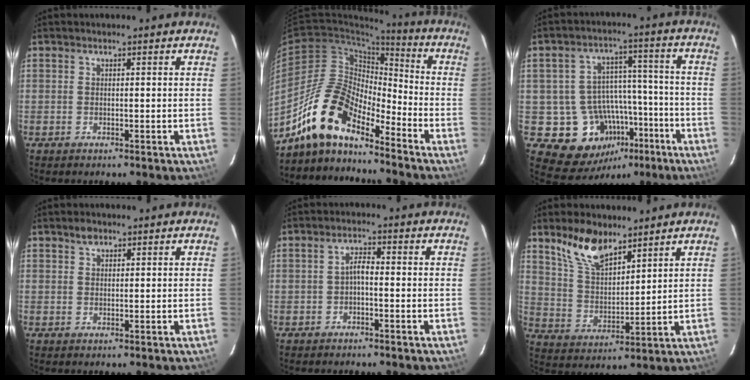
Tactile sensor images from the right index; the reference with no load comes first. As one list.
[{"total": 14.4, "force": [-11.8, 4.4, 7.0], "torque": [-0.128, 0.006, -0.236]}, {"total": 13.5, "force": [-6.7, 10.7, 4.9], "torque": [-0.093, 0.047, -0.071]}, {"total": 1.8, "force": [1.2, 1.1, 0.8], "torque": [-0.013, 0.005, 0.022]}, {"total": 2.0, "force": [-0.8, 0.7, 1.7], "torque": [-0.034, 0.008, -0.017]}, {"total": 10.5, "force": [7.8, 4.2, 5.6], "torque": [-0.103, 0.008, 0.156]}]